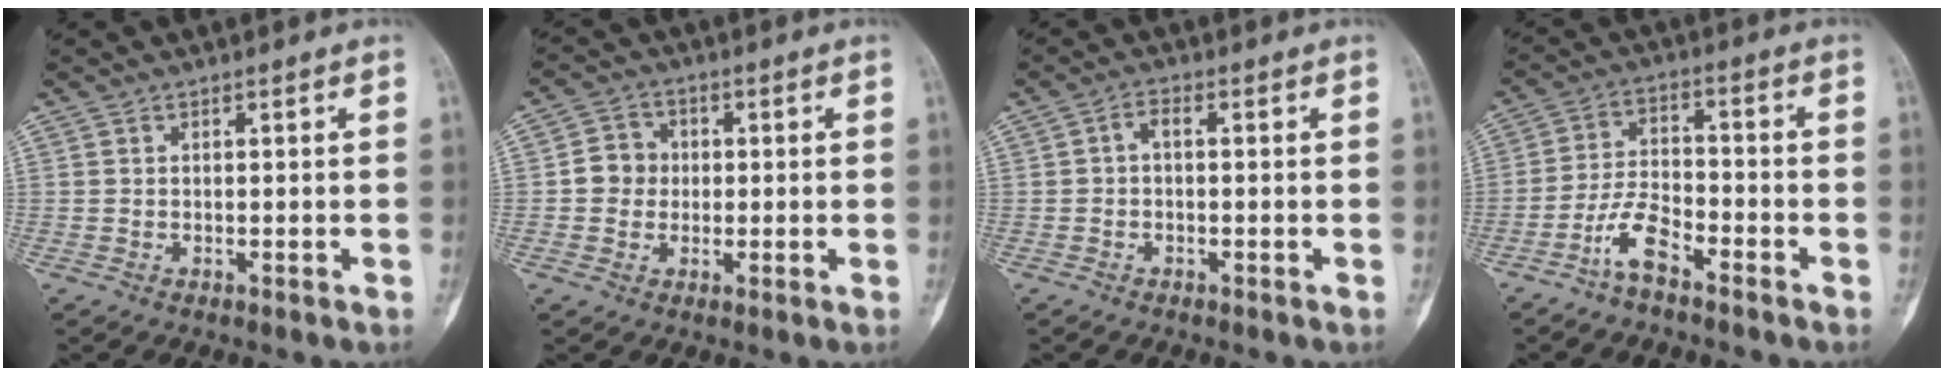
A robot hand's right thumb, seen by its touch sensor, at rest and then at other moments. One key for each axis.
{"total": 5.3, "fx": 0.0, "fy": 4.9, "fz": 2.0, "tx": -0.010, "ty": 0.010, "tz": -0.008}
{"total": 2.1, "fx": -0.1, "fy": 1.1, "fz": 1.7, "tx": -0.026, "ty": 0.010, "tz": -0.008}
{"total": 6.8, "fx": -4.5, "fy": 2.4, "fz": 4.4, "tx": -0.091, "ty": 0.033, "tz": -0.093}